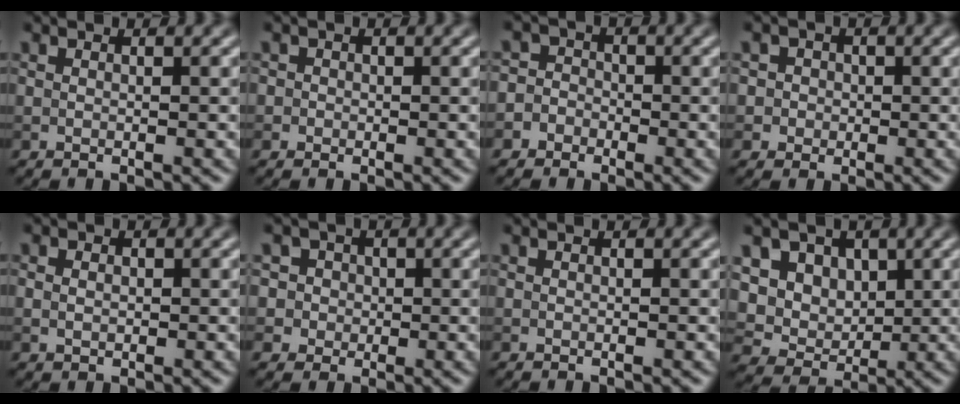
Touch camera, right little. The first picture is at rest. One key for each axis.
{"total": 0.9, "fx": -0.1, "fy": 0.9, "fz": 0.0, "tx": 0.011, "ty": -0.005, "tz": -0.006}
{"total": 4.0, "fx": -1.8, "fy": 3.5, "fz": 0.3, "tx": 0.028, "ty": 0.011, "tz": -0.056}
{"total": 2.7, "fx": 0.4, "fy": 2.6, "fz": 0.6, "tx": 0.013, "ty": 0.011, "tz": -0.007}
{"total": 1.7, "fx": 0.4, "fy": 1.3, "fz": 1.0, "tx": -0.014, "ty": 0.010, "tz": -0.003}
{"total": 5.0, "fx": 1.5, "fy": 4.5, "fz": 1.4, "tx": -0.009, "ty": 0.027, "tz": 0.003}
{"total": 0.0}
{"total": 9.4, "fx": 3.3, "fy": 7.6, "fz": 4.4, "tx": -0.084, "ty": 0.014, "tz": 0.047}